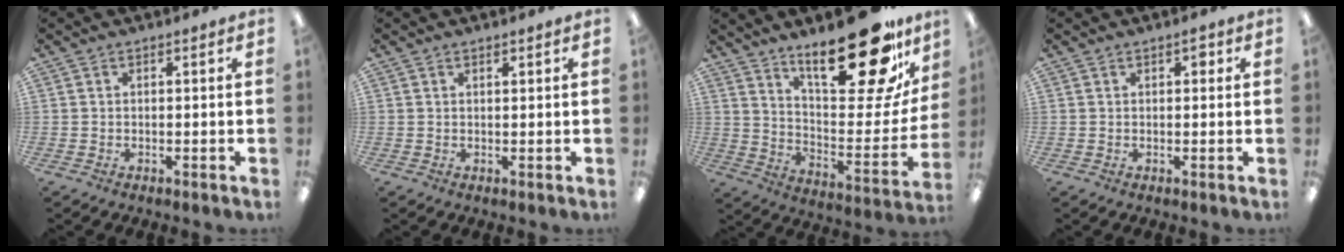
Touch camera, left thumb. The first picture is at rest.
{"total": 0.9, "force": [0.8, 0.2, 0.4], "torque": [-0.009, -0.001, 0.015]}
{"total": 27.0, "force": [18.3, 9.4, 17.5], "torque": [-0.226, -0.131, 0.300]}
{"total": 1.8, "force": [0.9, 0.9, 1.3], "torque": [-0.011, -0.002, 0.011]}